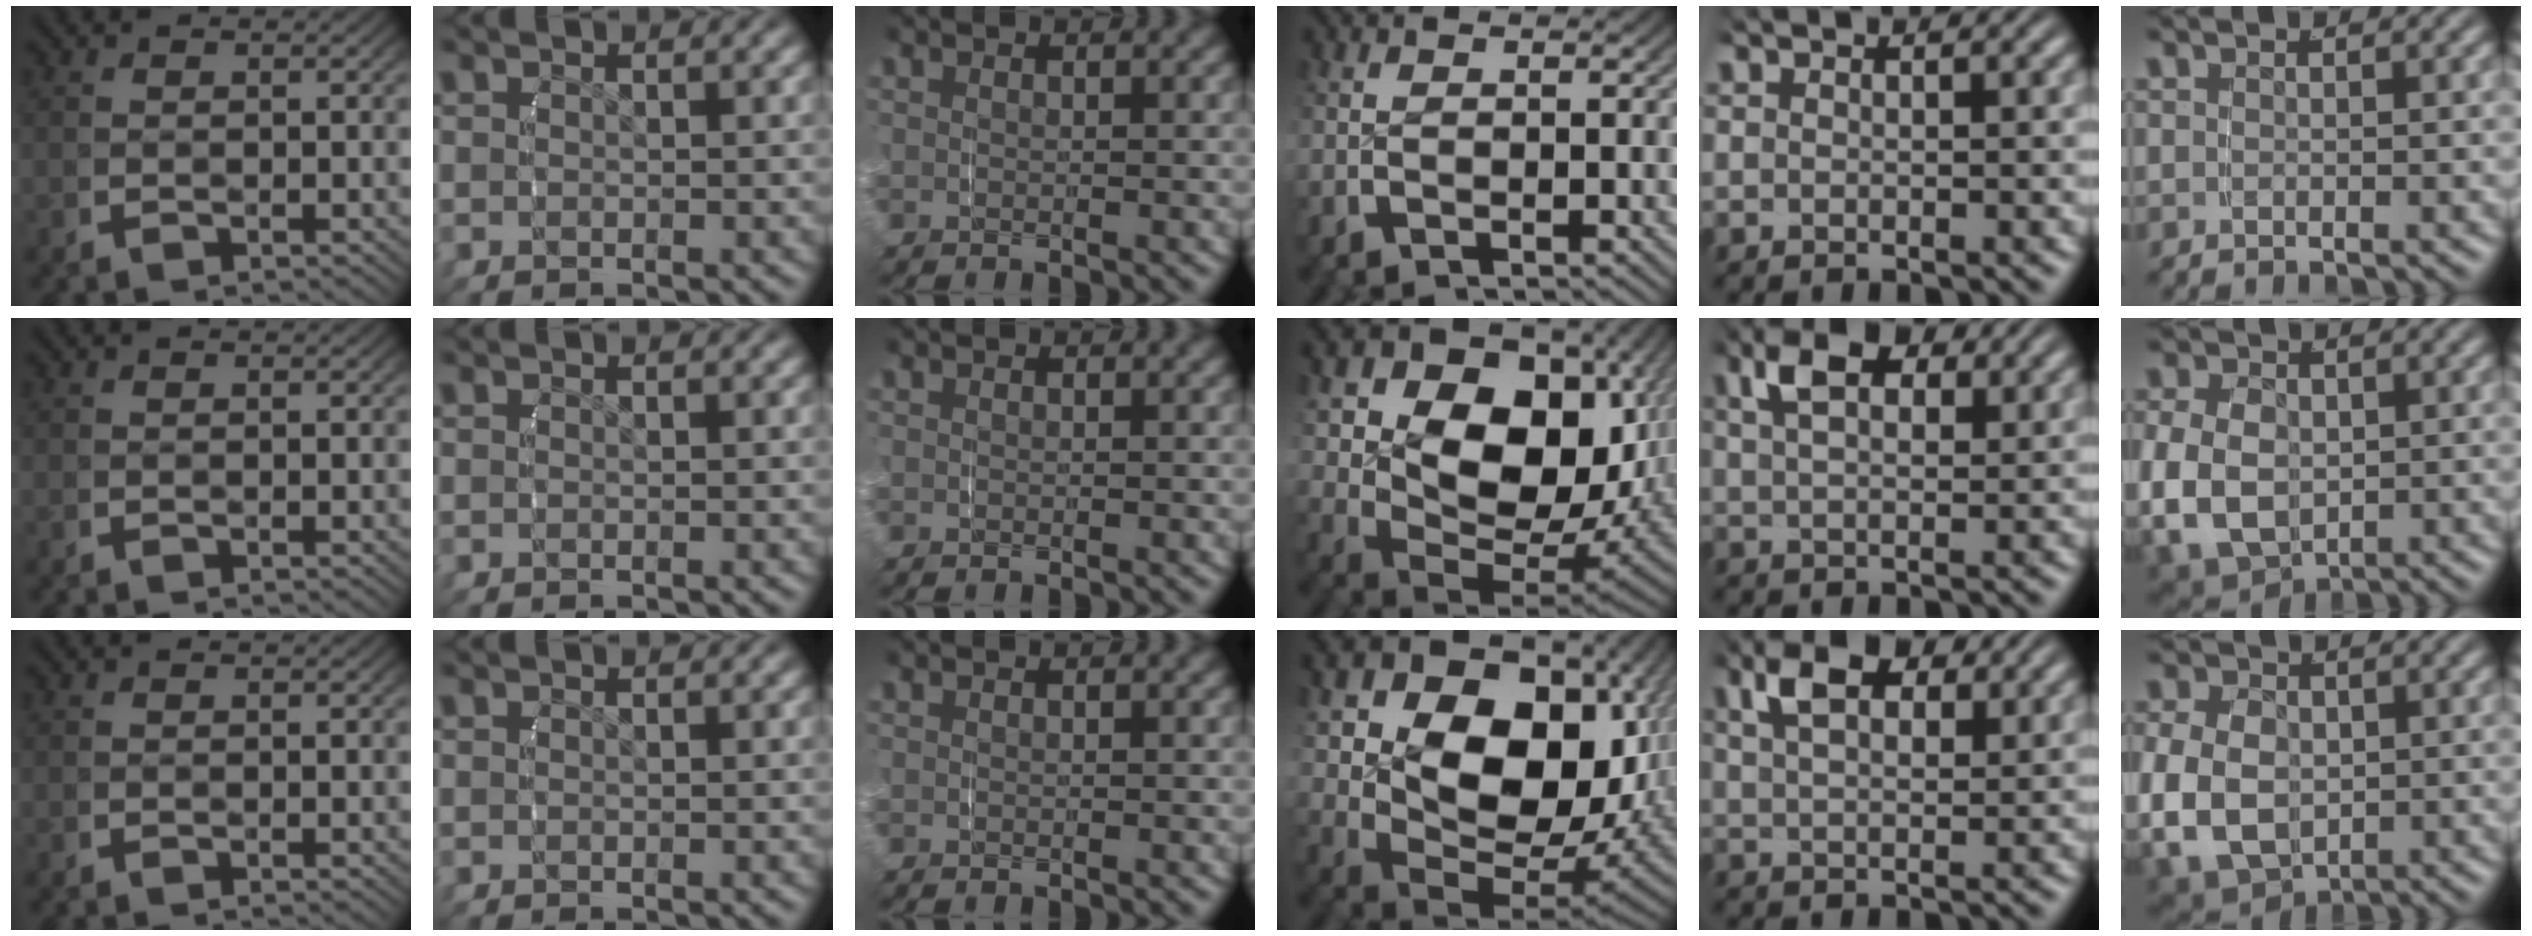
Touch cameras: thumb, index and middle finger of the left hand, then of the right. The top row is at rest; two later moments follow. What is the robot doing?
{"motion": "grasp_and_lifting", "object": "towel"}